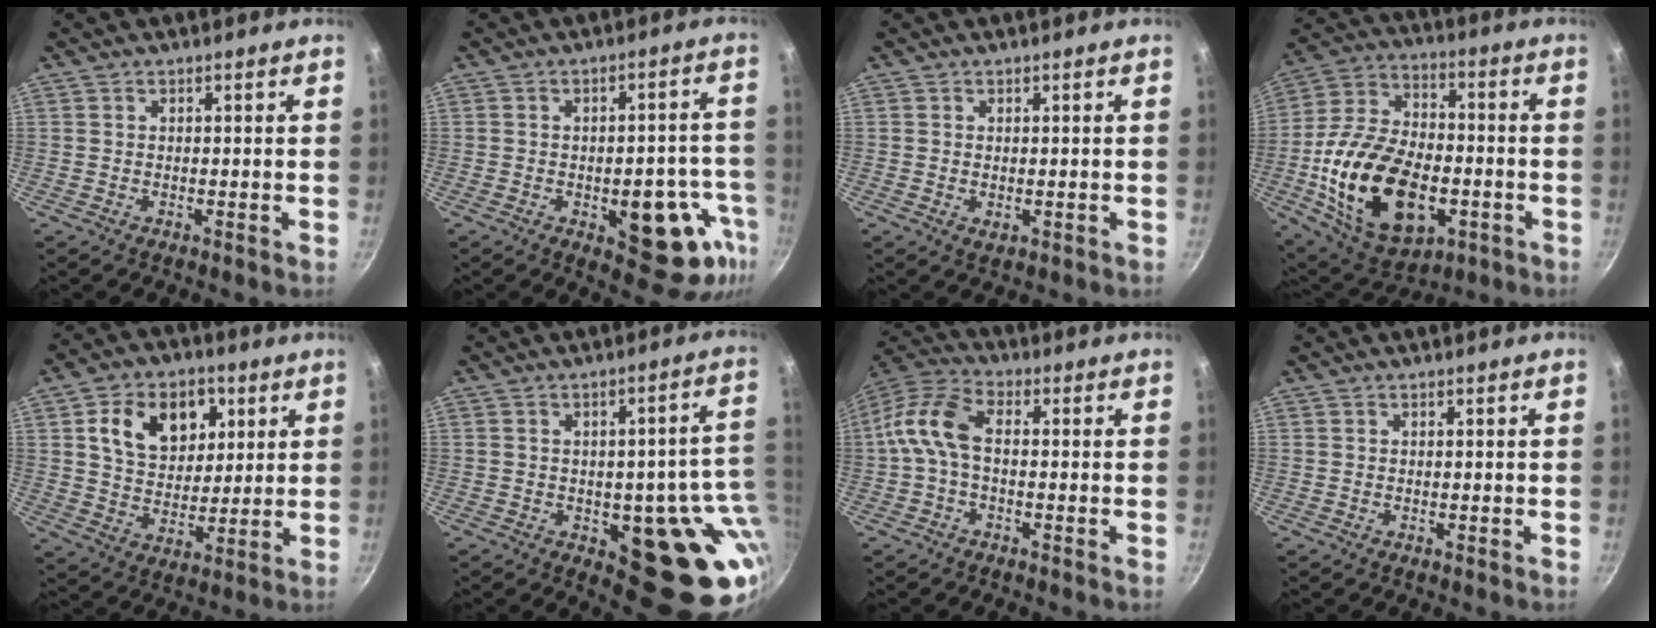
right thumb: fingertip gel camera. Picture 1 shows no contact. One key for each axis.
{"total": 14.7, "fx": -5.0, "fy": 7.0, "fz": 11.9, "tx": -0.083, "ty": 0.020, "tz": -0.061}
{"total": 1.5, "fx": -0.1, "fy": 0.9, "fz": 1.2, "tx": -0.018, "ty": -0.003, "tz": 0.001}
{"total": 25.8, "fx": -6.0, "fy": 15.8, "fz": 19.6, "tx": -0.344, "ty": 0.028, "tz": -0.092}
{"total": 12.9, "fx": 4.8, "fy": 8.8, "fz": 8.1, "tx": -0.109, "ty": -0.016, "tz": 0.081}
{"total": 19.0, "fx": -2.6, "fy": 9.5, "fz": 16.2, "tx": -0.120, "ty": -0.006, "tz": -0.027}
{"total": 8.9, "fx": -0.8, "fy": 4.9, "fz": 7.4, "tx": -0.157, "ty": 0.034, "tz": -0.032}
{"total": 0.0}